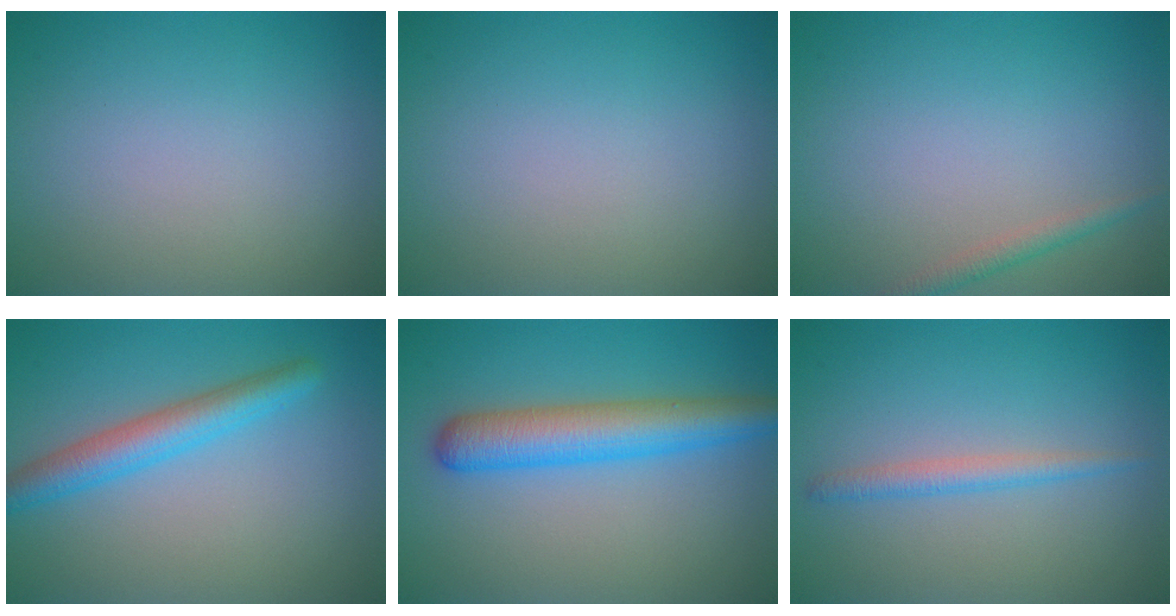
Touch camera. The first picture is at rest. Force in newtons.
{"total": 0.0}
{"total": 1.4, "press": 1.4, "slide": 0.0}
{"total": 3.8, "press": 3.8, "slide": 0.1}
{"total": 5.6, "press": 5.6, "slide": 0.1}
{"total": 1.7, "press": 1.7, "slide": 0.1}